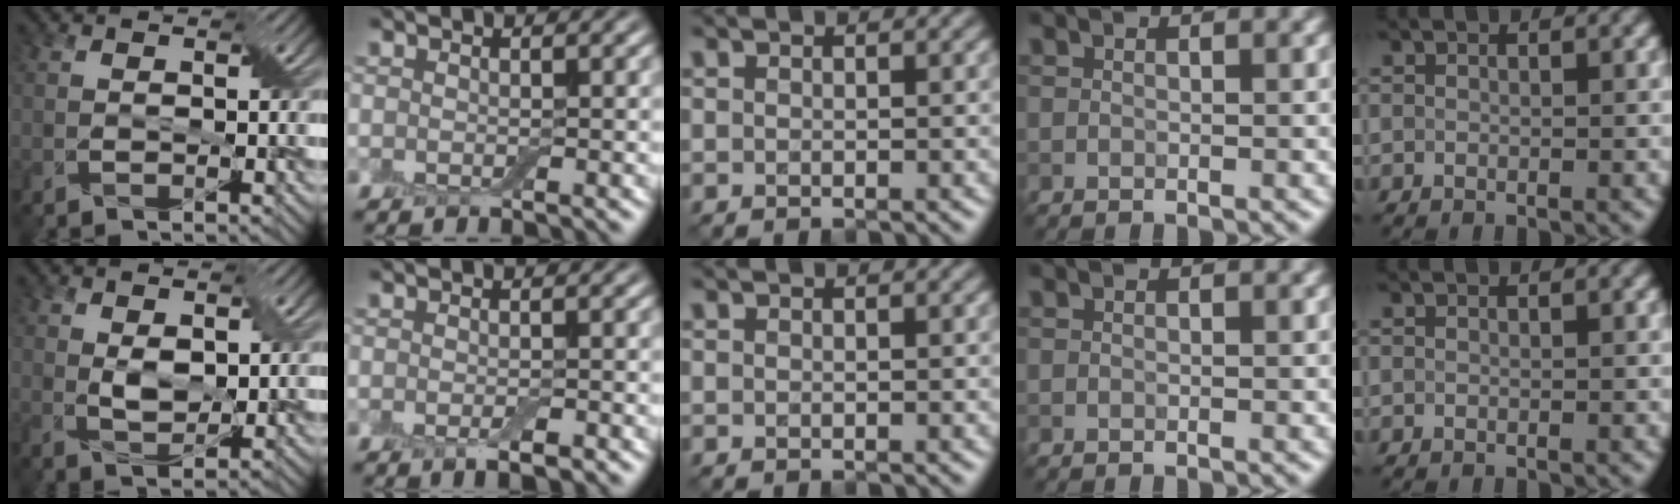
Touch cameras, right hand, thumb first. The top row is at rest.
{"thumb": {"total": 3.0, "force": [0.8, 1.7, 2.3], "torque": [-0.055, -0.005, 0.018]}, "index": {"total": 1.3, "force": [-0.6, 0.3, 1.2], "torque": [-0.017, -0.006, -0.008]}}